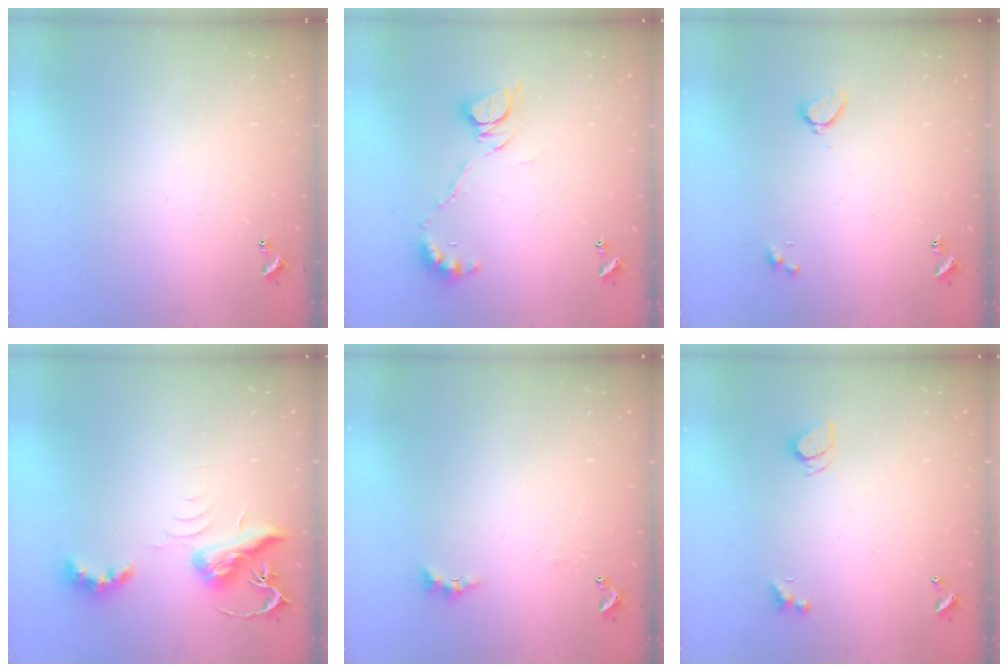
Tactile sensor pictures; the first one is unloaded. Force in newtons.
{"total": 9.7, "press": 9.6, "slide": 0.9}
{"total": 2.1, "press": 2.0, "slide": 0.5}
{"total": 6.6, "press": 6.6, "slide": 0.3}
{"total": 2.0, "press": 1.9, "slide": 0.6}
{"total": 2.5, "press": 2.4, "slide": 0.6}